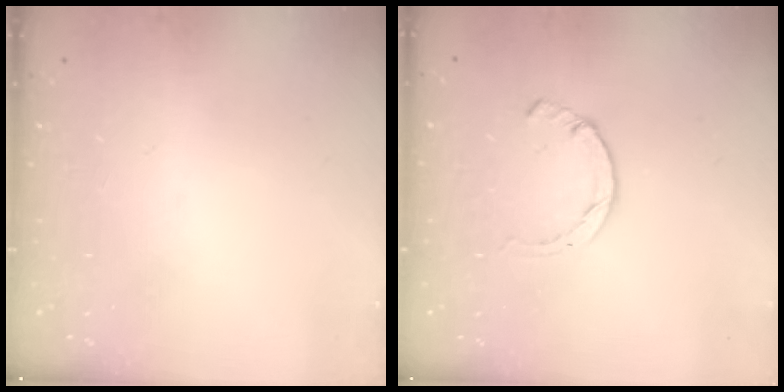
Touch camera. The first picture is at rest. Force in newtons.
{"total": 2.3, "press": 2.3, "slide": 0.5}